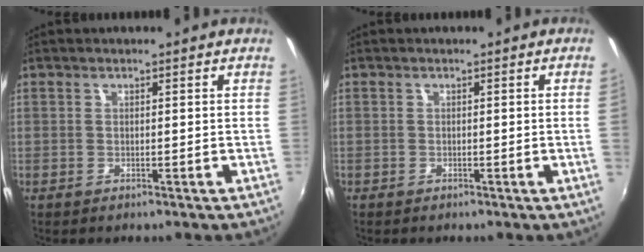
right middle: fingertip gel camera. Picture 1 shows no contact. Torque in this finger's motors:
{"motor_torque": [1.06, -1.04, -1.05, -0.21]}